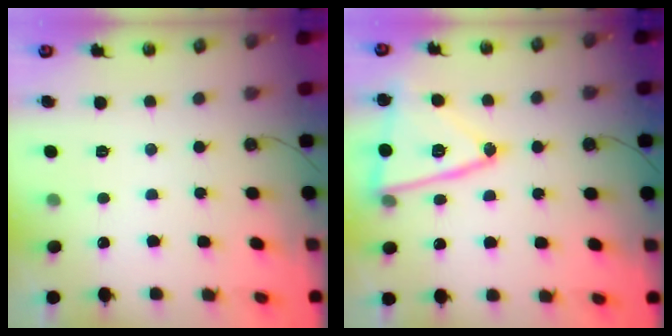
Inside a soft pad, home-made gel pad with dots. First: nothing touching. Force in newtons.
{"total": 16.3, "press": 16.3, "slide": 1.0}